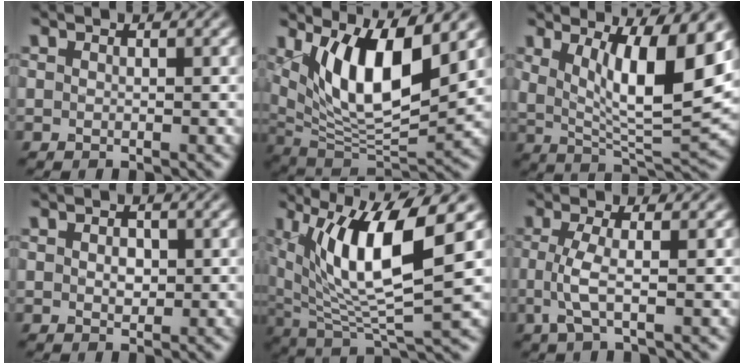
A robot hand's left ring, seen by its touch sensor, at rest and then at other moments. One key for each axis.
{"total": 9.8, "fx": 3.3, "fy": 3.6, "fz": 8.5, "tx": -0.142, "ty": -0.020, "tz": 0.065}
{"total": 9.2, "fx": 2.8, "fy": 2.6, "fz": 8.4, "tx": -0.141, "ty": -0.018, "tz": 0.055}
{"total": 1.4, "fx": 0.1, "fy": 1.0, "fz": 0.9, "tx": -0.018, "ty": -0.001, "tz": 0.002}
{"total": 10.4, "fx": 3.7, "fy": 2.7, "fz": 9.4, "tx": -0.170, "ty": -0.004, "tz": 0.075}
{"total": 2.8, "fx": -0.4, "fy": 0.6, "fz": 2.7, "tx": -0.067, "ty": -0.004, "tz": -0.010}